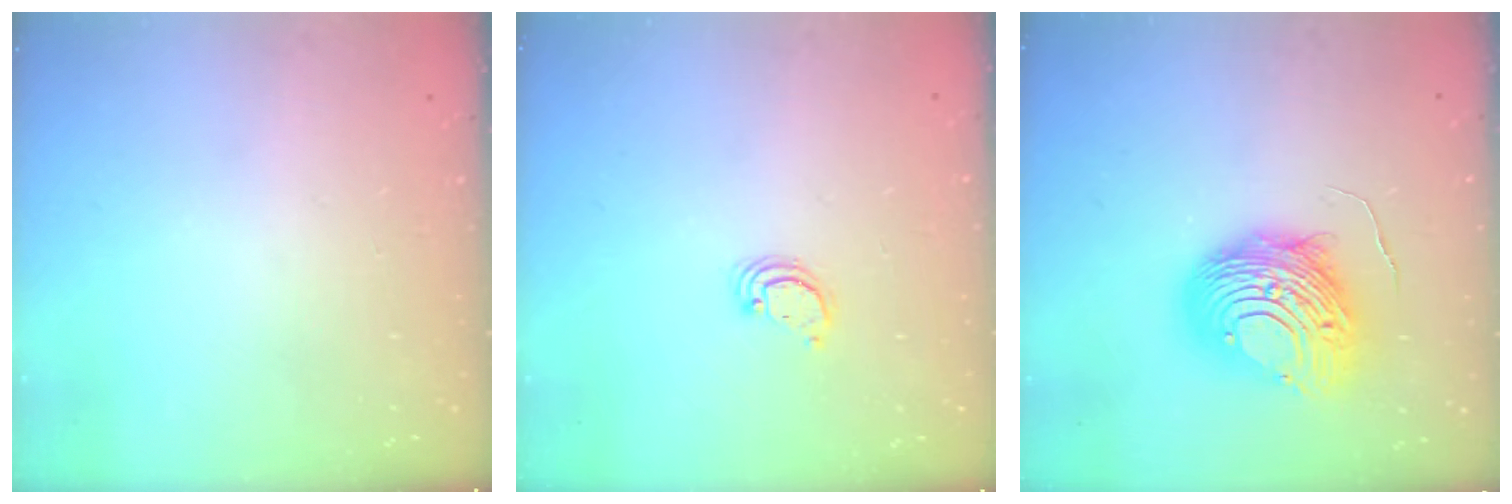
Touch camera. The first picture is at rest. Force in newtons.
{"total": 2.6, "press": 2.6, "slide": 0.2}
{"total": 13.6, "press": 13.5, "slide": 1.3}